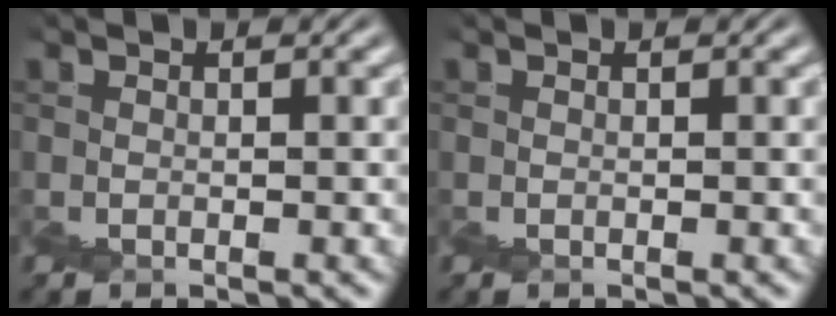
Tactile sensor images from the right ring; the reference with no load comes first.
{"total": 0.0}